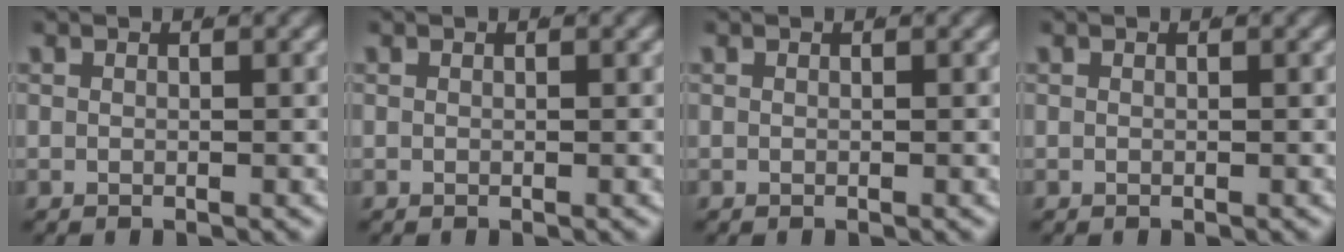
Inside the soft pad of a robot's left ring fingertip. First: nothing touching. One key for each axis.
{"total": 0.0}
{"total": 0.0}
{"total": 0.0}